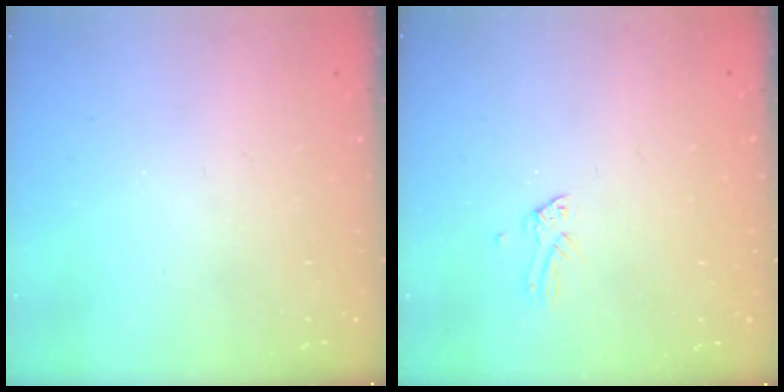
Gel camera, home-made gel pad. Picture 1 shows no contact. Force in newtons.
{"total": 0.0}